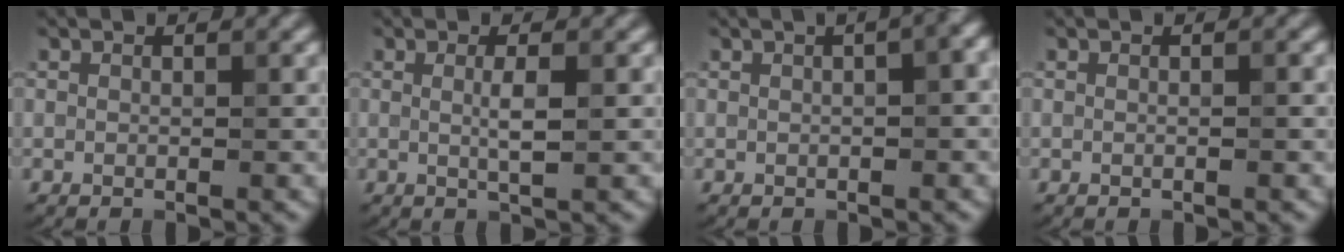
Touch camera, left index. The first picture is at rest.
{"total": 2.1, "force": [0.2, 0.4, 2.1], "torque": [-0.035, 0.001, -0.001]}
{"total": 6.8, "force": [1.7, 3.2, 5.8], "torque": [-0.031, 0.029, 0.000]}
{"total": 0.6, "force": [-0.1, 0.1, 0.6], "torque": [-0.007, -0.003, -0.006]}